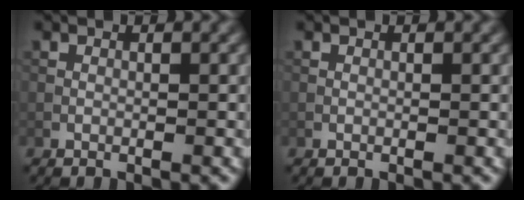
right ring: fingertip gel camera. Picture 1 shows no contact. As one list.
[{"total": 0.0}]